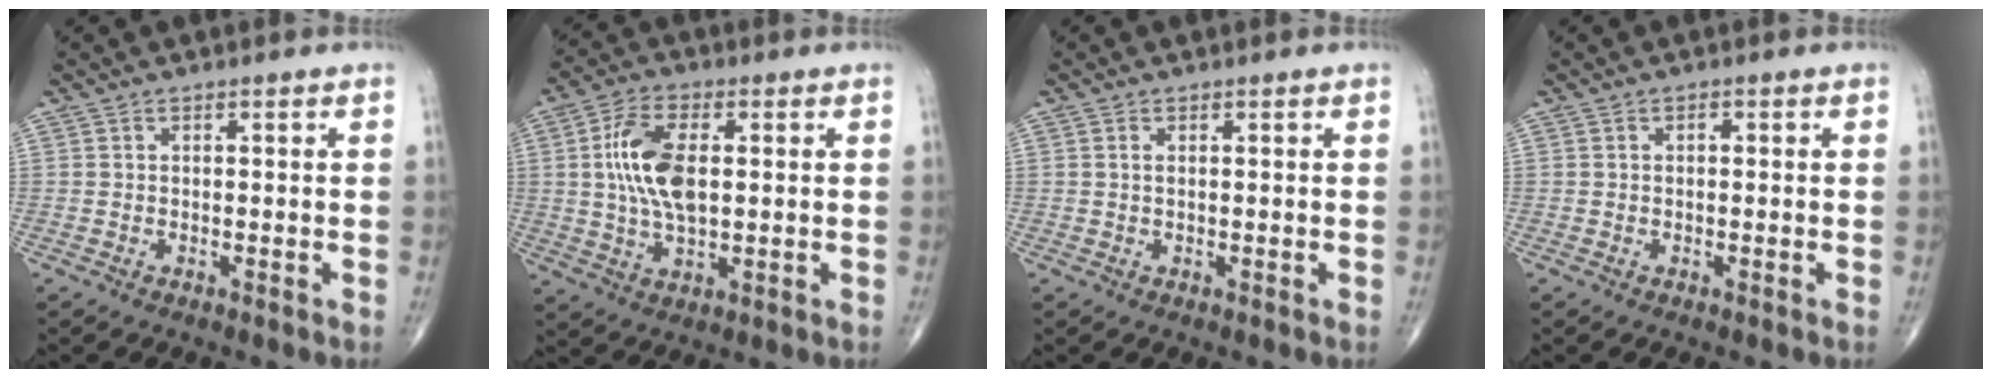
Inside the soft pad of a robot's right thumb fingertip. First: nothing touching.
{"total": 11.5, "force": [1.4, 5.8, 9.8], "torque": [-0.195, 0.003, 0.026]}
{"total": 0.7, "force": [0.2, 0.3, 0.6], "torque": [-0.016, 0.004, 0.005]}
{"total": 0.6, "force": [0.0, 0.4, 0.4], "torque": [-0.003, 0.002, -0.002]}